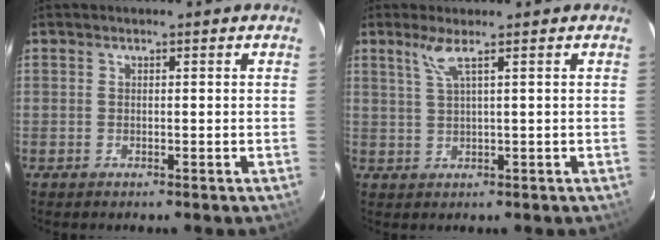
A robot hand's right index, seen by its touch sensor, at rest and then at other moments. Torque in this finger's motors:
{"motor_torque": [0.10, -0.02, 0.17, 0.06]}